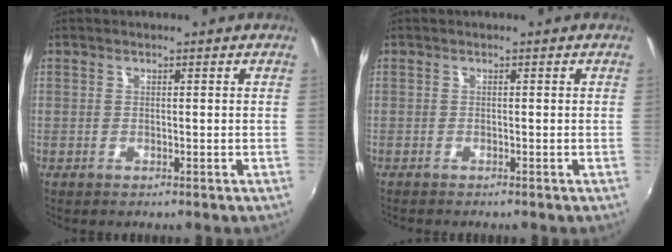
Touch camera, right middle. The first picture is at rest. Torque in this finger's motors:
{"motor_torque": [1.07, -1.07, 0.13, 0.04]}